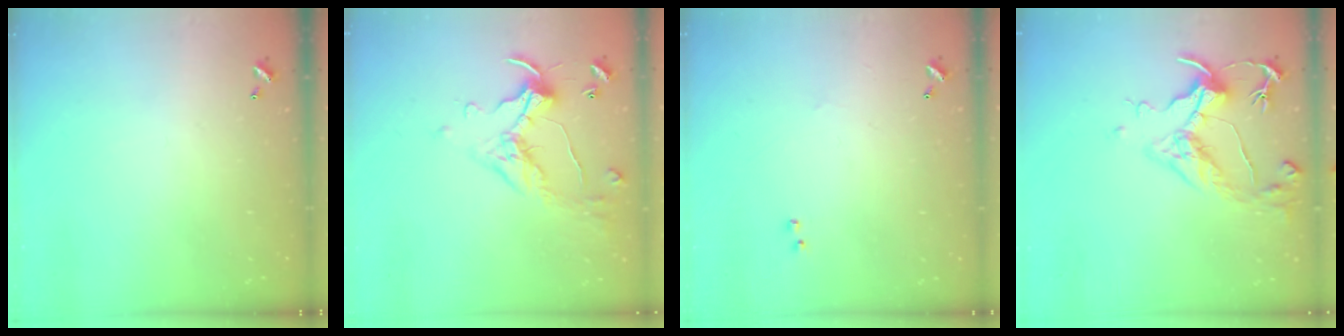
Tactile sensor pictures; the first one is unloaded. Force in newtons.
{"total": 1.5, "press": 1.5, "slide": 0.2}
{"total": 2.3, "press": 2.2, "slide": 0.8}
{"total": 4.6, "press": 4.5, "slide": 1.0}